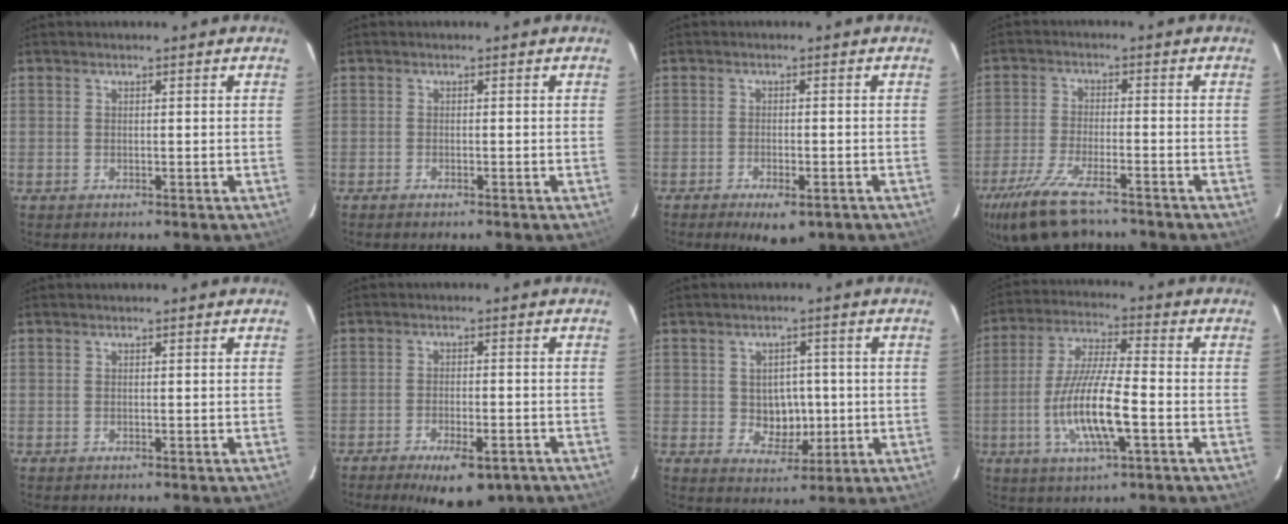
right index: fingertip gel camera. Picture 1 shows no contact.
{"total": 1.0, "force": [-0.9, 0.2, 0.3], "torque": [-0.008, -0.002, -0.017]}
{"total": 5.9, "force": [-4.0, 2.2, 3.8], "torque": [-0.074, -0.015, -0.056]}
{"total": 13.0, "force": [-9.9, 3.9, 7.4], "torque": [-0.173, -0.036, -0.177]}
{"total": 0.0}
{"total": 10.3, "force": [-7.3, 3.7, 6.2], "torque": [-0.117, -0.016, -0.101]}
{"total": 5.7, "force": [-0.2, 5.0, 2.8], "torque": [-0.050, 0.007, 0.010]}
{"total": 13.0, "force": [-3.9, 2.3, 12.1], "torque": [-0.246, -0.007, -0.074]}